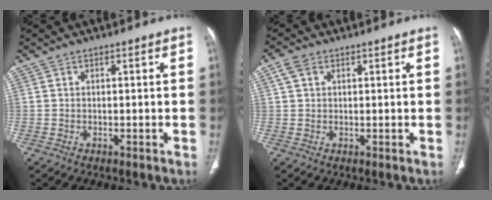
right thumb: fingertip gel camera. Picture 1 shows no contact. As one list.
[{"total": 3.0, "force": [1.3, 2.0, 1.7], "torque": [-0.033, 0.009, 0.028]}]